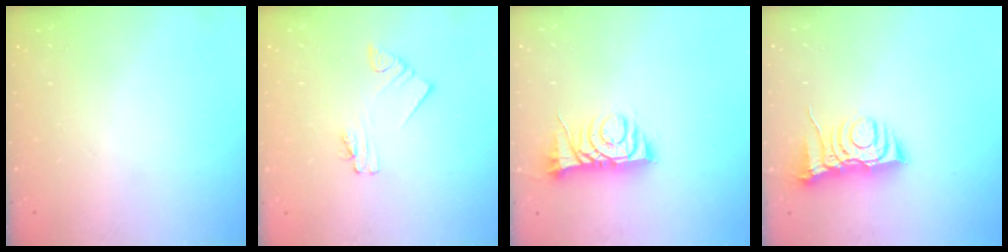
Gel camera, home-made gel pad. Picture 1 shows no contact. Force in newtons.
{"total": 1.9, "press": 1.9, "slide": 0.1}
{"total": 8.2, "press": 8.2, "slide": 0.2}
{"total": 8.3, "press": 8.2, "slide": 1.1}